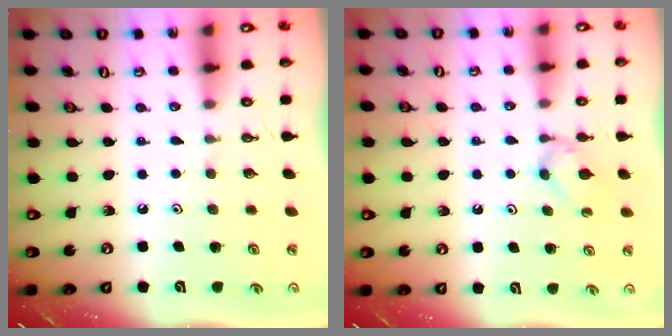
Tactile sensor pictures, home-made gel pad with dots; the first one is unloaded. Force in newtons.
{"total": 3.0, "press": 2.9, "slide": 0.7}